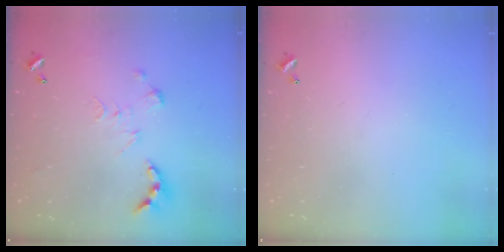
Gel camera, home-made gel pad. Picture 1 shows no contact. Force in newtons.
{"total": 0.0}